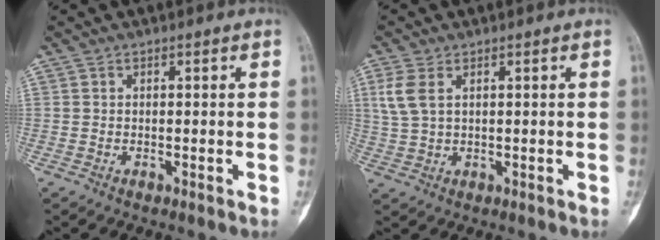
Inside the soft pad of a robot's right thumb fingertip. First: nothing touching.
{"total": 4.8, "force": [1.7, 2.6, 3.7], "torque": [-0.093, 0.005, 0.038]}